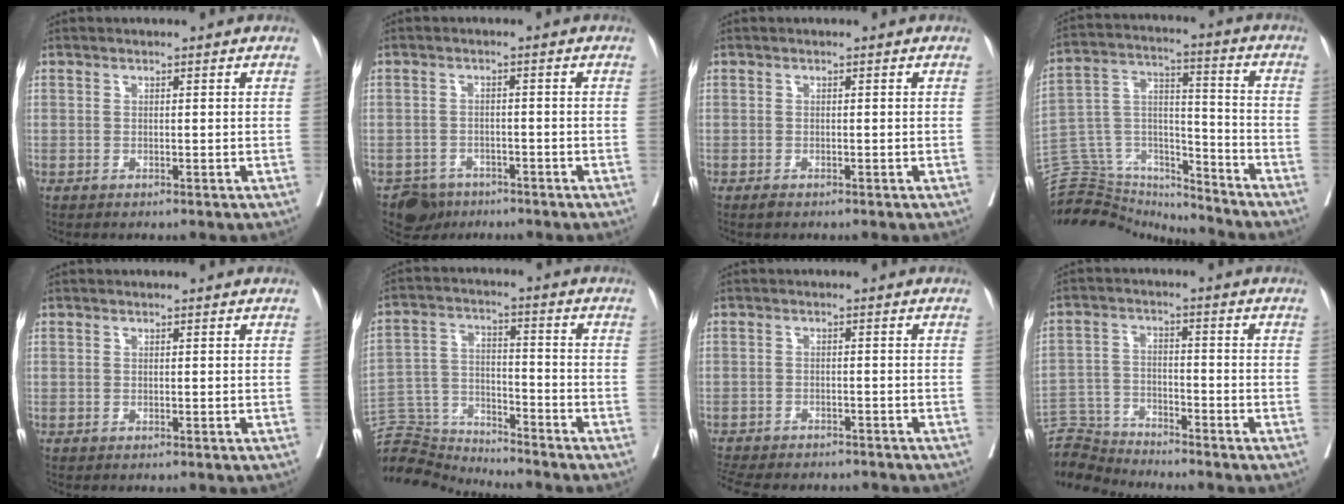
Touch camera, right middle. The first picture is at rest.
{"total": 3.8, "force": [-2.8, 2.5, 0.0], "torque": [0.004, 0.007, -0.045]}
{"total": 0.6, "force": [-0.4, 0.2, 0.3], "torque": [-0.008, -0.002, -0.006]}
{"total": 16.3, "force": [-15.4, 4.8, 2.1], "torque": [-0.048, 0.076, -0.251]}
{"total": 0.0}
{"total": 10.9, "force": [-10.9, 0.3, -0.5], "torque": [0.010, 0.031, -0.204]}
{"total": 13.8, "force": [-12.2, 3.9, 5.1], "torque": [-0.116, -0.009, -0.160]}
{"total": 7.0, "force": [-7.0, -0.1, -0.9], "torque": [0.017, 0.002, -0.132]}